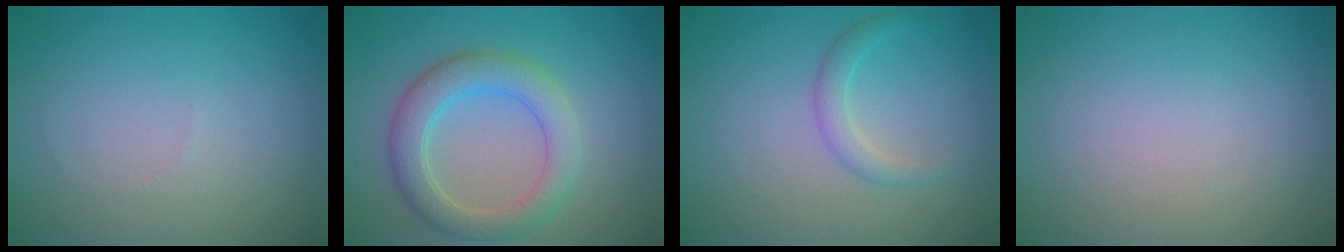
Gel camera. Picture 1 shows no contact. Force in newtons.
{"total": 4.5, "press": 4.5, "slide": 0.2}
{"total": 1.7, "press": 1.7, "slide": 0.1}
{"total": 0.0}